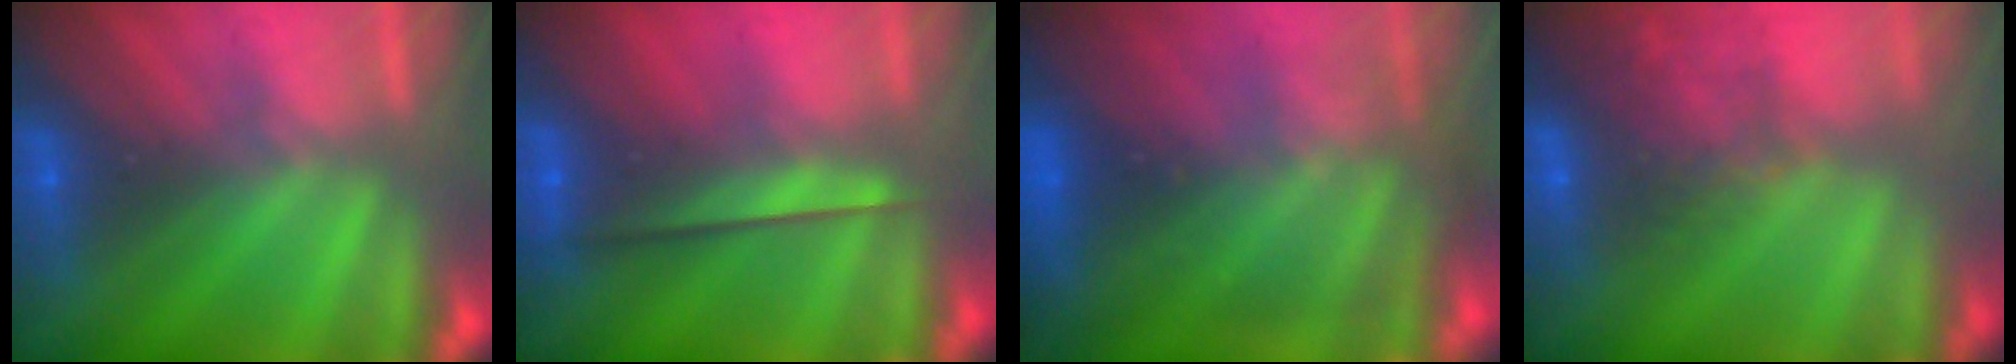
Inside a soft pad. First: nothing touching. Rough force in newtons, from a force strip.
{"total": 2.3}
{"total": 8.6}
{"total": 9.9}